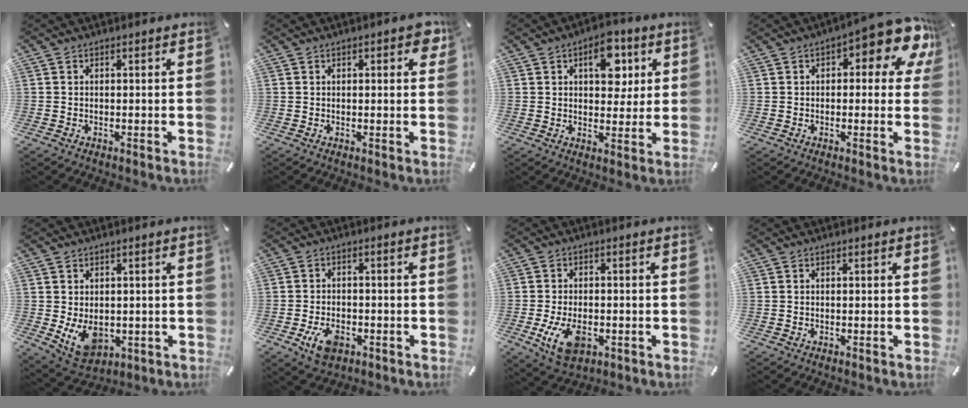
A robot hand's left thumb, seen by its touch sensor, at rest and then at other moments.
{"total": 3.4, "force": [1.2, 1.7, 2.7], "torque": [-0.032, -0.001, 0.016]}
{"total": 10.1, "force": [3.7, 6.2, 7.1], "torque": [-0.085, -0.006, 0.058]}
{"total": 11.5, "force": [6.0, 4.4, 8.8], "torque": [-0.105, -0.047, 0.098]}
{"total": 8.1, "force": [-0.9, 6.2, 5.2], "torque": [-0.094, -0.002, -0.013]}
{"total": 6.2, "force": [-2.6, 4.1, 3.9], "torque": [-0.078, 0.006, -0.051]}
{"total": 8.2, "force": [-2.5, 5.1, 6.0], "torque": [-0.125, 0.002, -0.045]}
{"total": 0.0}